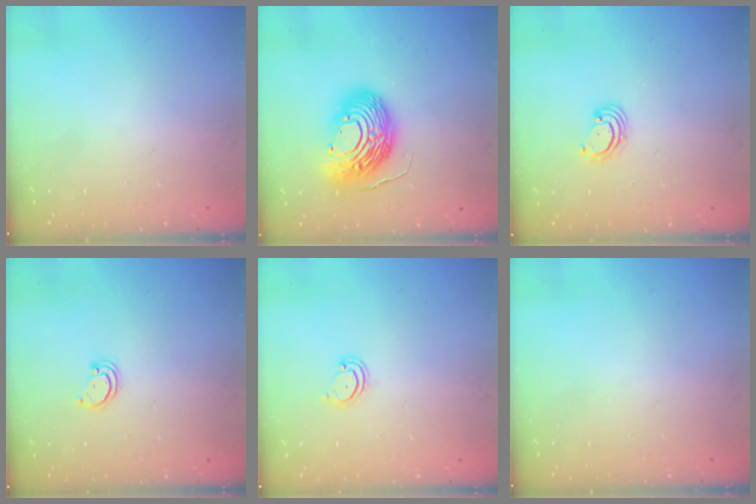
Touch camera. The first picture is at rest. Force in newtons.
{"total": 16.0, "press": 15.8, "slide": 2.4}
{"total": 2.6, "press": 2.6, "slide": 0.3}
{"total": 1.8, "press": 1.8, "slide": 0.2}
{"total": 3.0, "press": 3.0, "slide": 0.2}
{"total": 0.0}